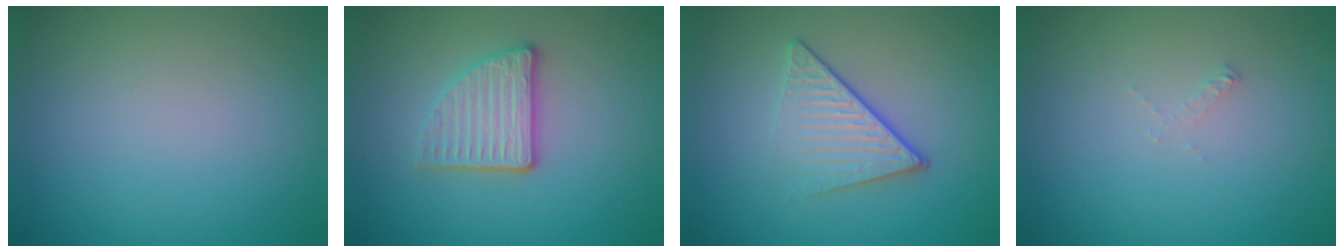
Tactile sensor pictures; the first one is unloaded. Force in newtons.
{"total": 3.6, "press": 3.0, "slide": 1.9}
{"total": 4.2, "press": 2.9, "slide": 3.1}
{"total": 0.5, "press": 0.5, "slide": 0.1}